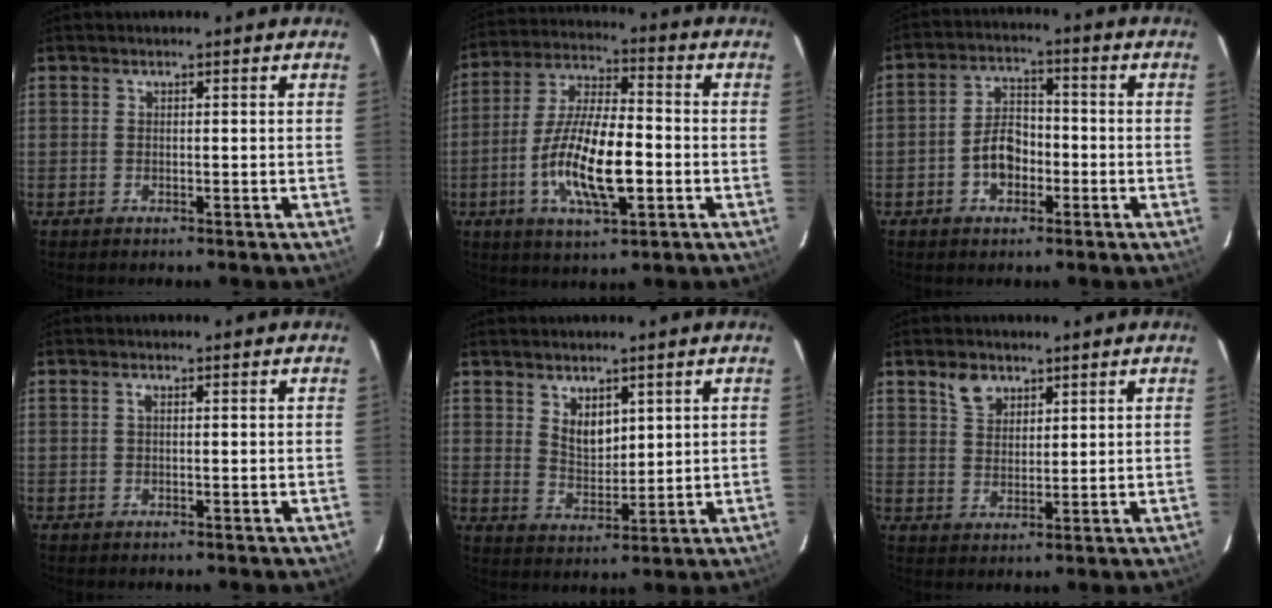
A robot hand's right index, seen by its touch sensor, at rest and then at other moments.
{"total": 15.0, "force": [-4.0, 4.9, 13.6], "torque": [-0.270, -0.008, -0.074]}
{"total": 6.4, "force": [-2.4, 4.3, 4.2], "torque": [-0.080, 0.019, -0.036]}
{"total": 0.7, "force": [0.2, 0.1, 0.6], "torque": [-0.014, 0.003, 0.001]}
{"total": 5.2, "force": [2.9, 3.1, 3.1], "torque": [-0.046, -0.002, 0.057]}
{"total": 4.8, "force": [3.1, 3.0, 2.0], "torque": [-0.030, 0.009, 0.060]}